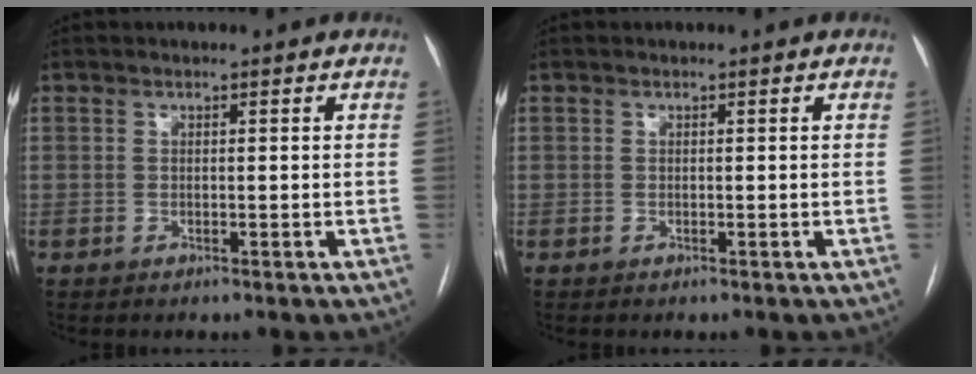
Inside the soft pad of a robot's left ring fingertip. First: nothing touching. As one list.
[{"total": 0.0}]